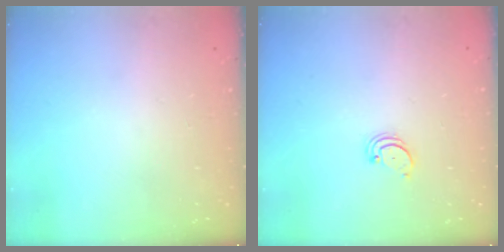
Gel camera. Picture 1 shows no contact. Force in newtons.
{"total": 2.2, "press": 2.2, "slide": 0.2}